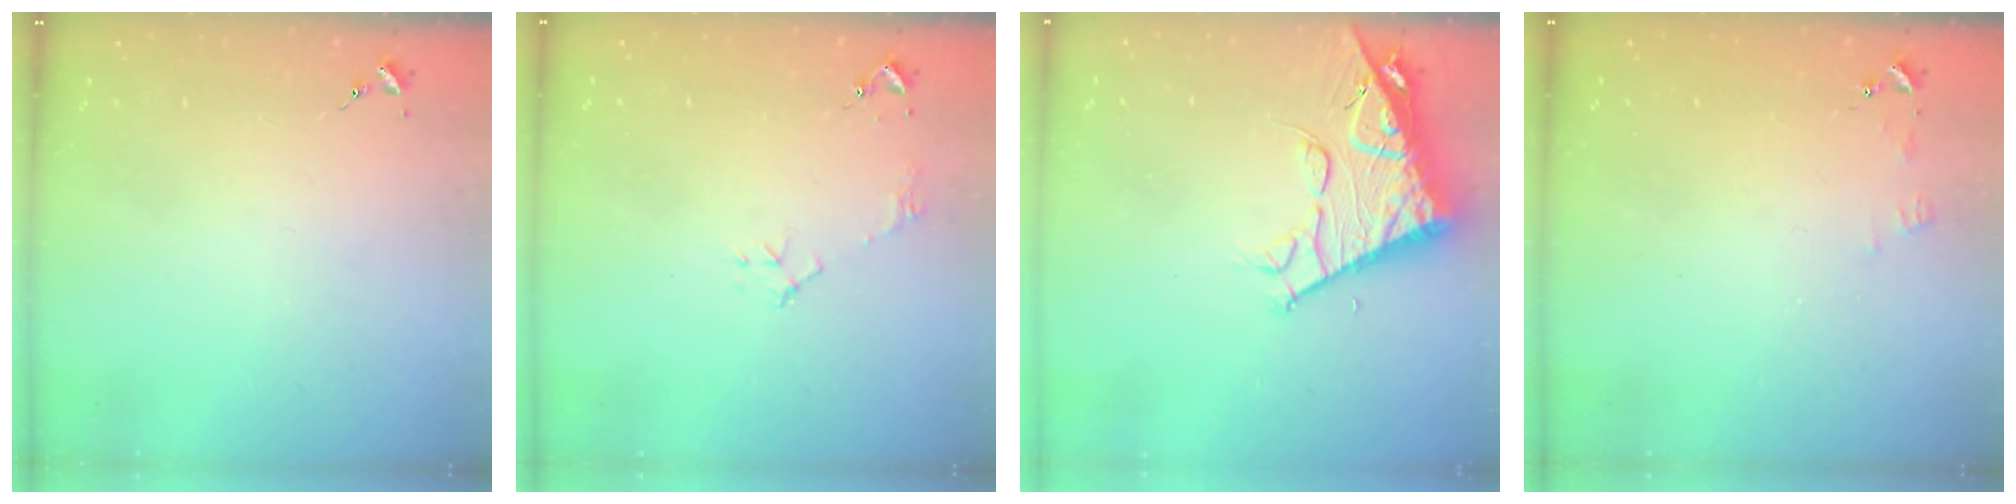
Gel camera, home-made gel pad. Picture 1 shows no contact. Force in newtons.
{"total": 5.3, "press": 5.3, "slide": 0.7}
{"total": 13.9, "press": 13.8, "slide": 1.4}
{"total": 4.2, "press": 4.2, "slide": 0.5}